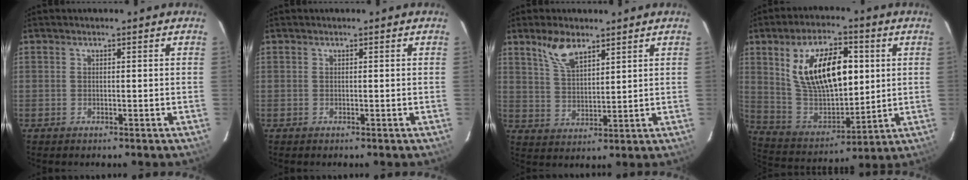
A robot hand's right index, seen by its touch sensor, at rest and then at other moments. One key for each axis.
{"total": 0.0}
{"total": 7.0, "fx": 4.8, "fy": 2.9, "fz": 4.1, "tx": -0.077, "ty": 0.007, "tz": 0.099}
{"total": 19.0, "fx": 5.3, "fy": 9.7, "fz": 15.5, "tx": -0.278, "ty": 0.009, "tz": 0.114}